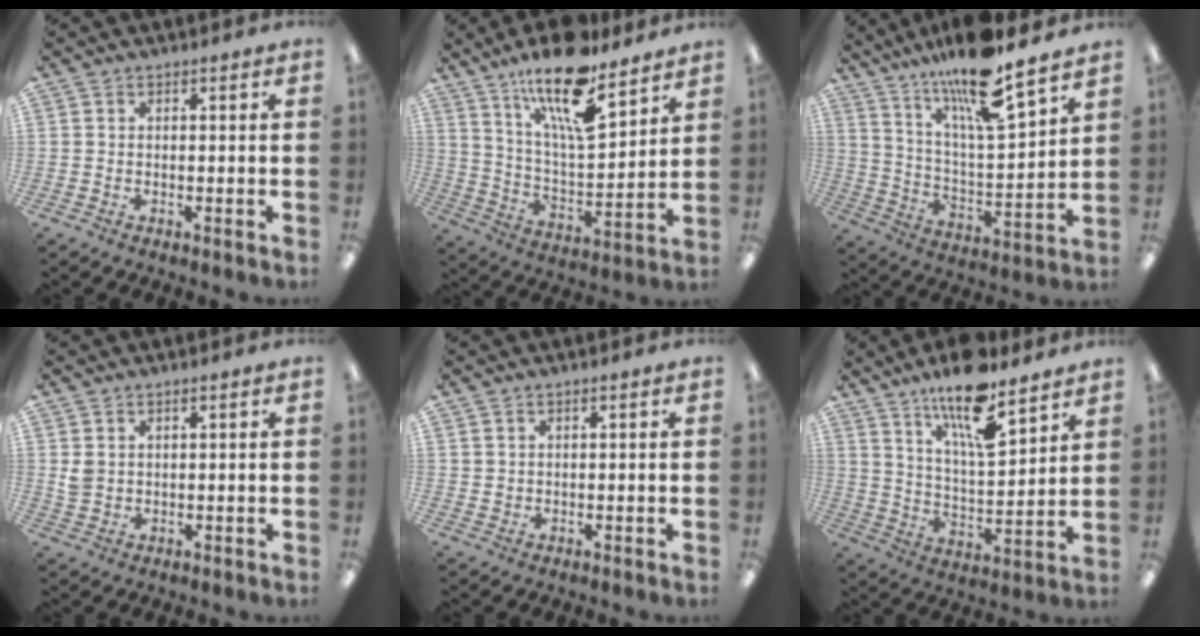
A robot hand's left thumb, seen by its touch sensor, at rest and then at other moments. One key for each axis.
{"total": 19.5, "fx": 13.6, "fy": 6.1, "fz": 12.6, "tx": -0.213, "ty": -0.080, "tz": 0.227}
{"total": 16.8, "fx": 13.8, "fy": 2.2, "fz": 9.3, "tx": -0.171, "ty": -0.096, "tz": 0.231}
{"total": 2.7, "fx": 1.1, "fy": 1.9, "fz": 1.6, "tx": -0.034, "ty": 0.003, "tz": 0.019}
{"total": 1.1, "fx": 0.8, "fy": 0.8, "fz": 0.3, "tx": -0.006, "ty": 0.000, "tz": 0.015}
{"total": 15.9, "fx": 11.6, "fy": 4.4, "fz": 10.0, "tx": -0.172, "ty": -0.065, "tz": 0.193}